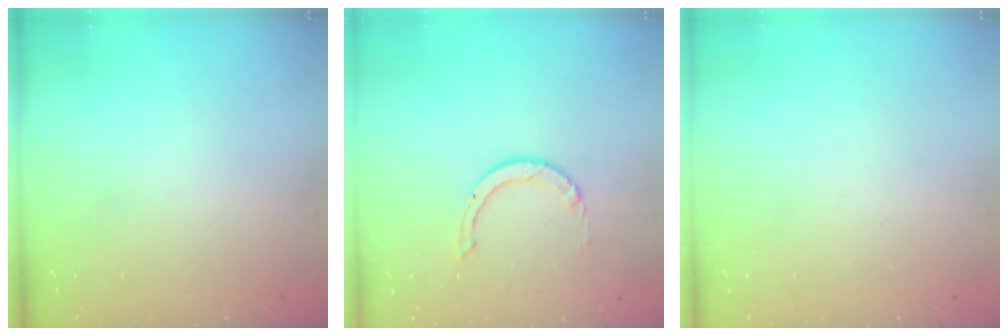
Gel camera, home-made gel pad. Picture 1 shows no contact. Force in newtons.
{"total": 2.8, "press": 2.8, "slide": 0.2}
{"total": 0.0}